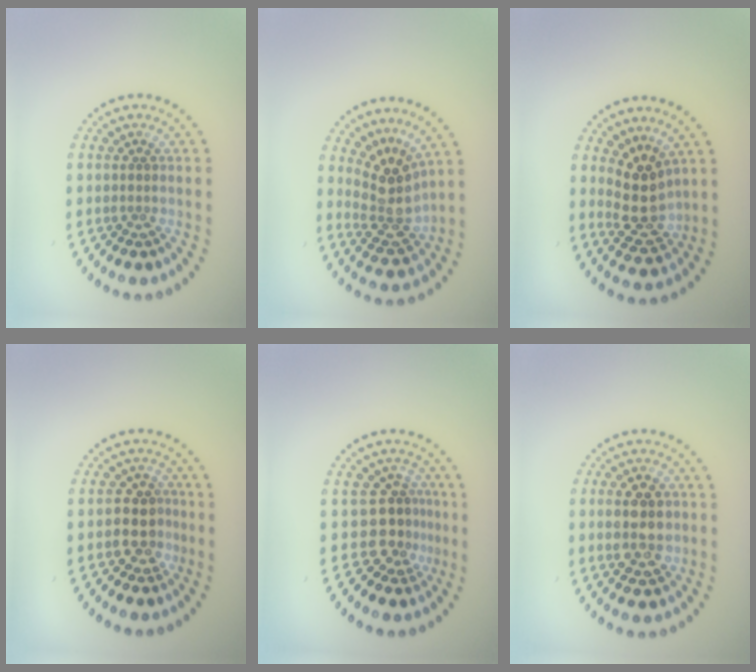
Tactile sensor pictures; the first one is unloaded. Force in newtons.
{"total": 4.1, "press": 3.0, "slide": 2.9}
{"total": 4.0, "press": 3.5, "slide": 1.9}
{"total": 3.0, "press": 2.7, "slide": 1.4}
{"total": 3.3, "press": 2.5, "slide": 2.2}
{"total": 4.3, "press": 4.3, "slide": 0.4}